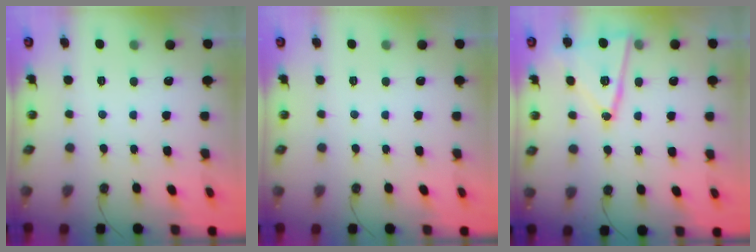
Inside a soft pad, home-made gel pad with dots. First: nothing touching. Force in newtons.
{"total": 0.0}
{"total": 15.9, "press": 15.9, "slide": 1.3}